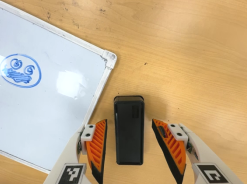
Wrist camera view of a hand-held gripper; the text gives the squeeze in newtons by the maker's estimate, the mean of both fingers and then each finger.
{"total": 0.0}